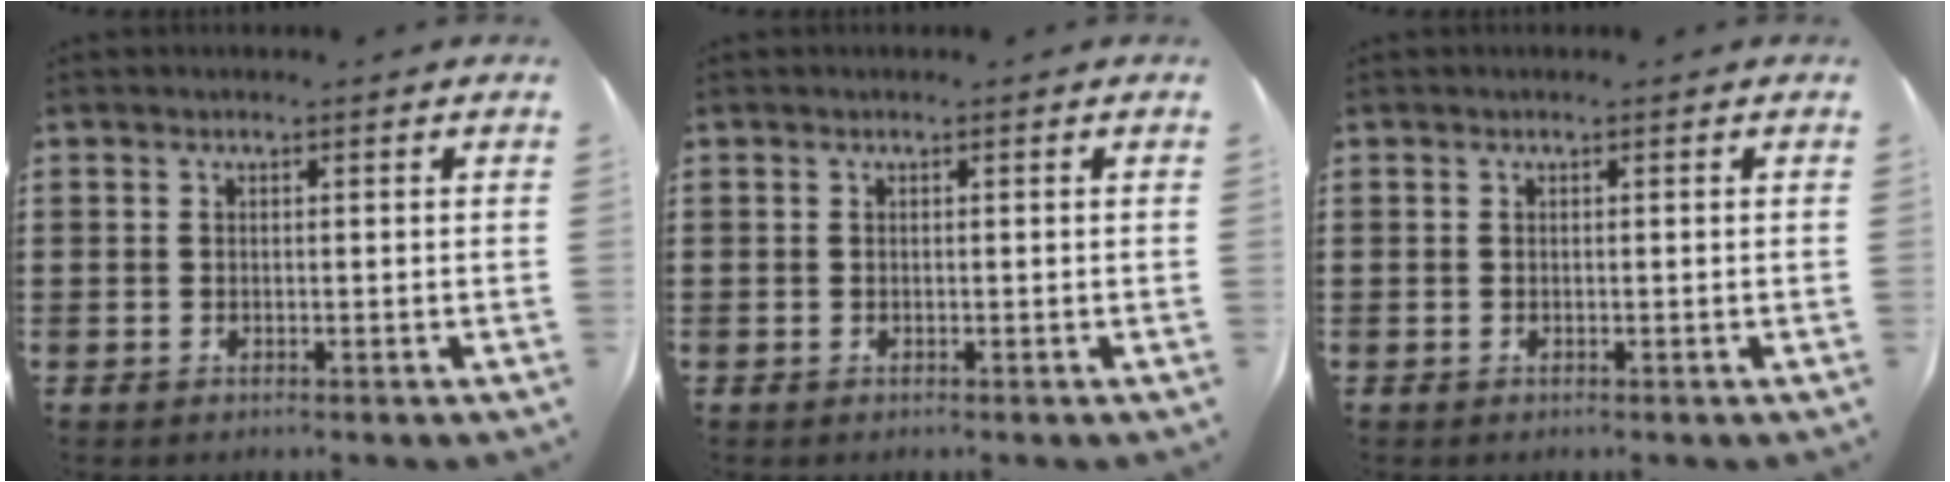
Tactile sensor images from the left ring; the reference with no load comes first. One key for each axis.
{"total": 0.0}
{"total": 0.0}